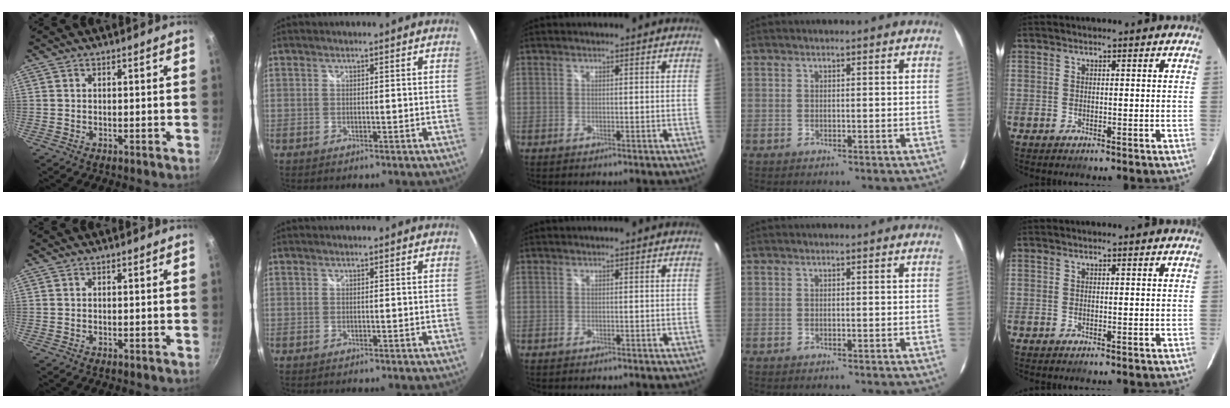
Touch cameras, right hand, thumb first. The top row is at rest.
{}